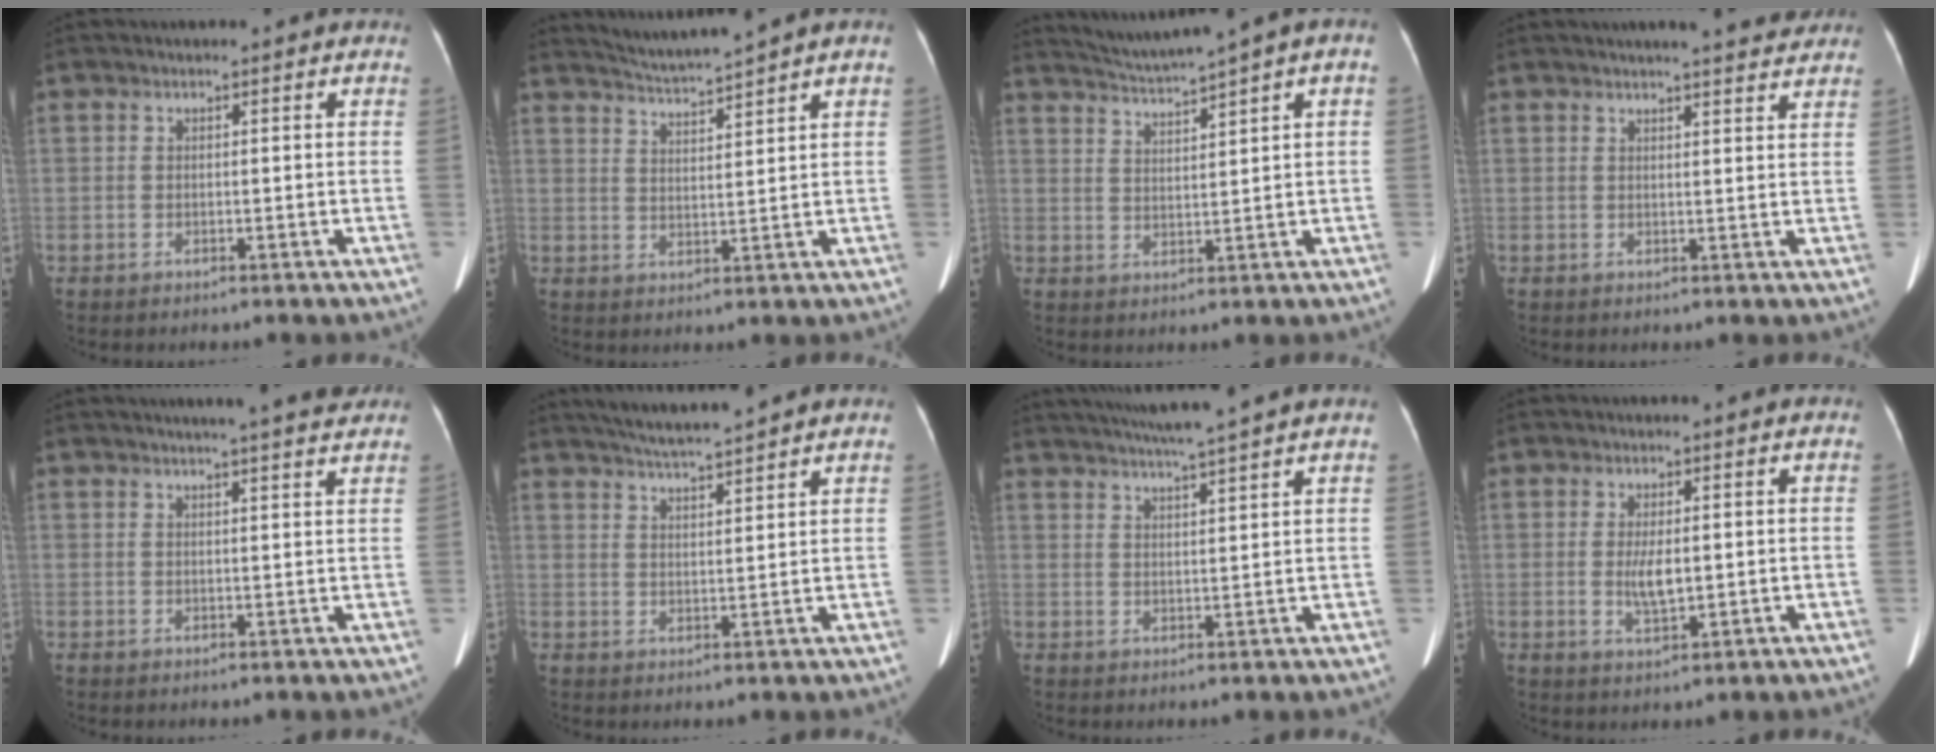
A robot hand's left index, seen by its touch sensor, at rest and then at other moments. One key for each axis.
{"total": 5.0, "fx": 4.5, "fy": -1.7, "fz": 1.2, "tx": -0.031, "ty": -0.006, "tz": 0.087}
{"total": 5.7, "fx": 4.5, "fy": -1.0, "fz": 3.4, "tx": -0.060, "ty": 0.010, "tz": 0.082}
{"total": 7.7, "fx": 6.8, "fy": 0.8, "fz": 3.4, "tx": -0.045, "ty": 0.006, "tz": 0.071}
{"total": 7.9, "fx": 6.9, "fy": 0.2, "fz": 3.9, "tx": -0.054, "ty": 0.007, "tz": 0.071}
{"total": 8.0, "fx": 7.3, "fy": -0.9, "fz": 3.2, "tx": -0.064, "ty": 0.013, "tz": 0.117}
{"total": 9.8, "fx": 8.5, "fy": -1.7, "fz": 4.5, "tx": -0.075, "ty": 0.010, "tz": 0.119}
{"total": 3.6, "fx": 0.0, "fy": 1.1, "fz": 3.4, "tx": -0.069, "ty": -0.008, "tz": 0.003}